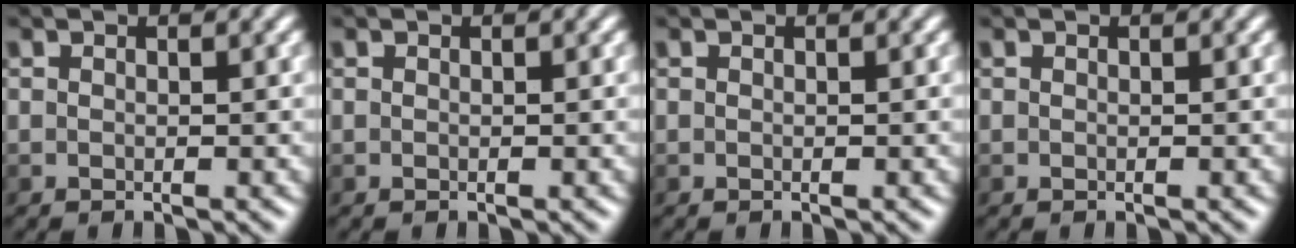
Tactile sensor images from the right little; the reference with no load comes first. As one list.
[{"total": 0.0}, {"total": 0.0}, {"total": 0.0}]